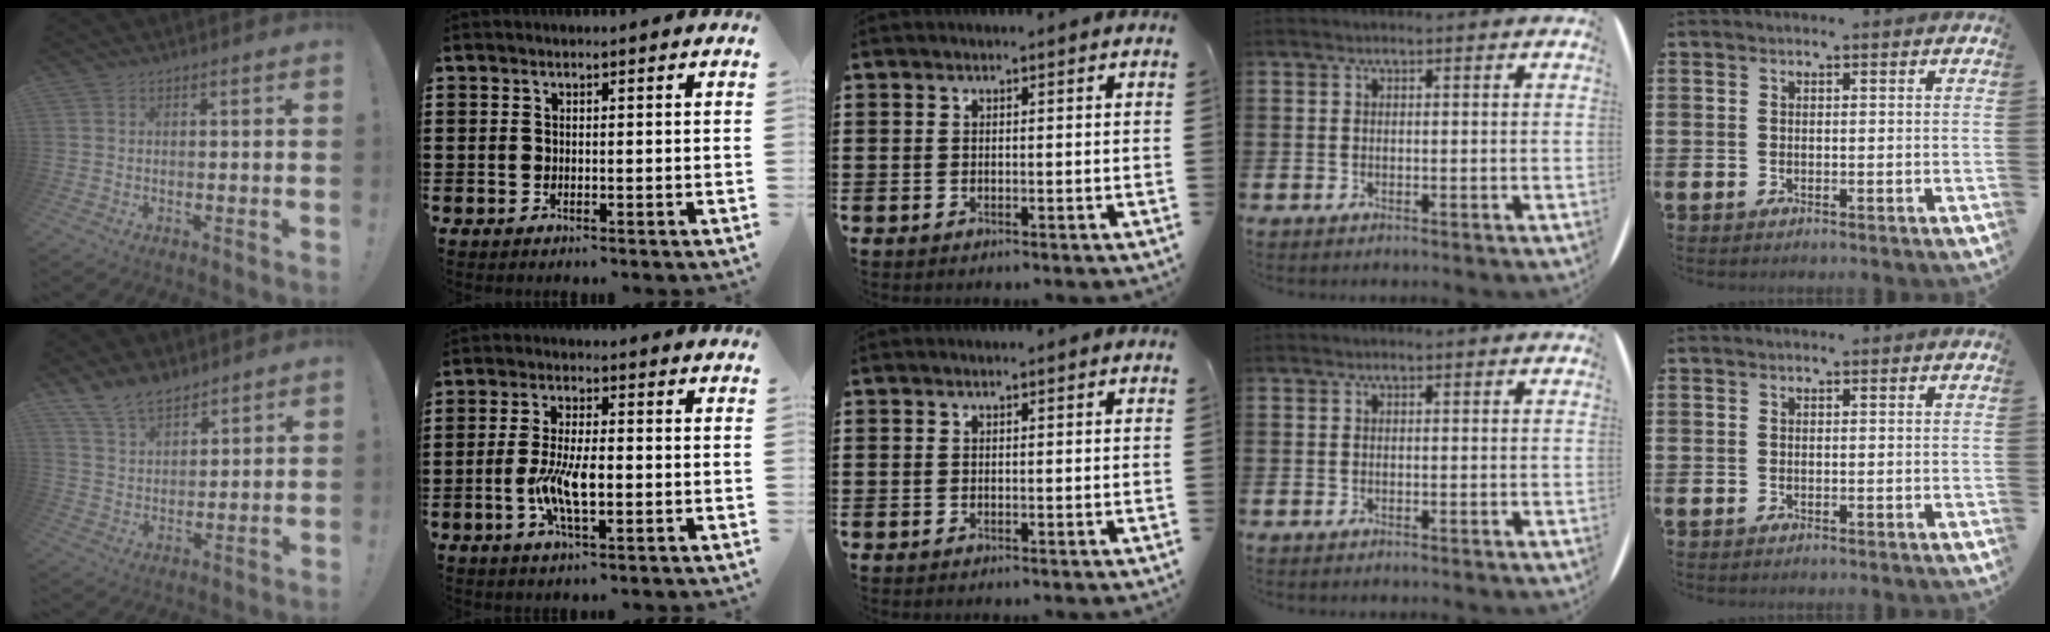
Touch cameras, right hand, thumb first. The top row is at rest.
{"thumb": {"total": 9.8, "force": [8.0, 4.6, 3.3], "torque": [-0.061, -0.051, 0.156]}, "index": {"total": 7.6, "force": [-1.6, 2.6, 7.0], "torque": [-0.153, -0.008, -0.034]}}